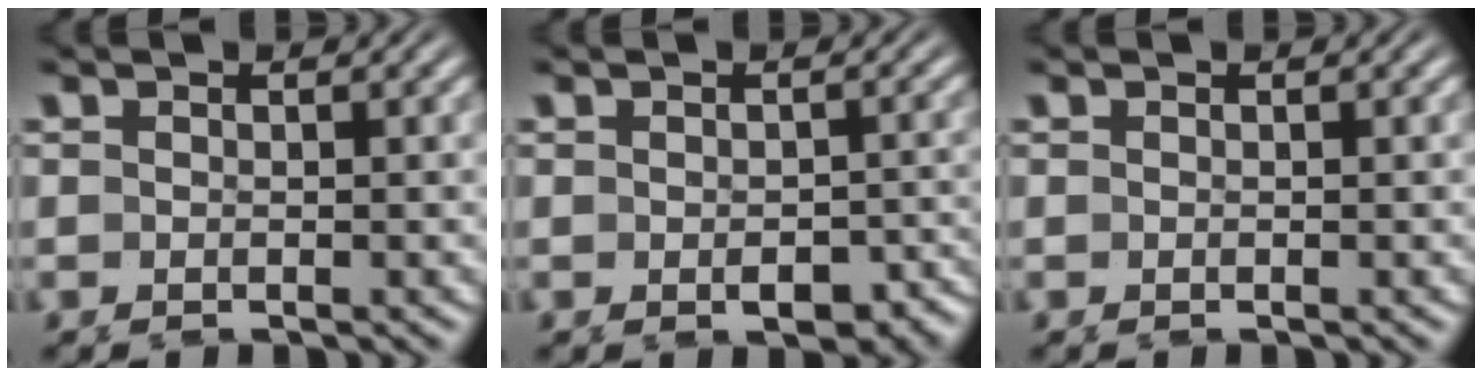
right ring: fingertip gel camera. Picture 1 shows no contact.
{"total": 2.7, "force": [-1.9, 1.4, 1.4], "torque": [-0.014, -0.009, -0.025]}
{"total": 1.4, "force": [-0.3, -1.3, -0.4], "torque": [0.018, -0.011, 0.005]}